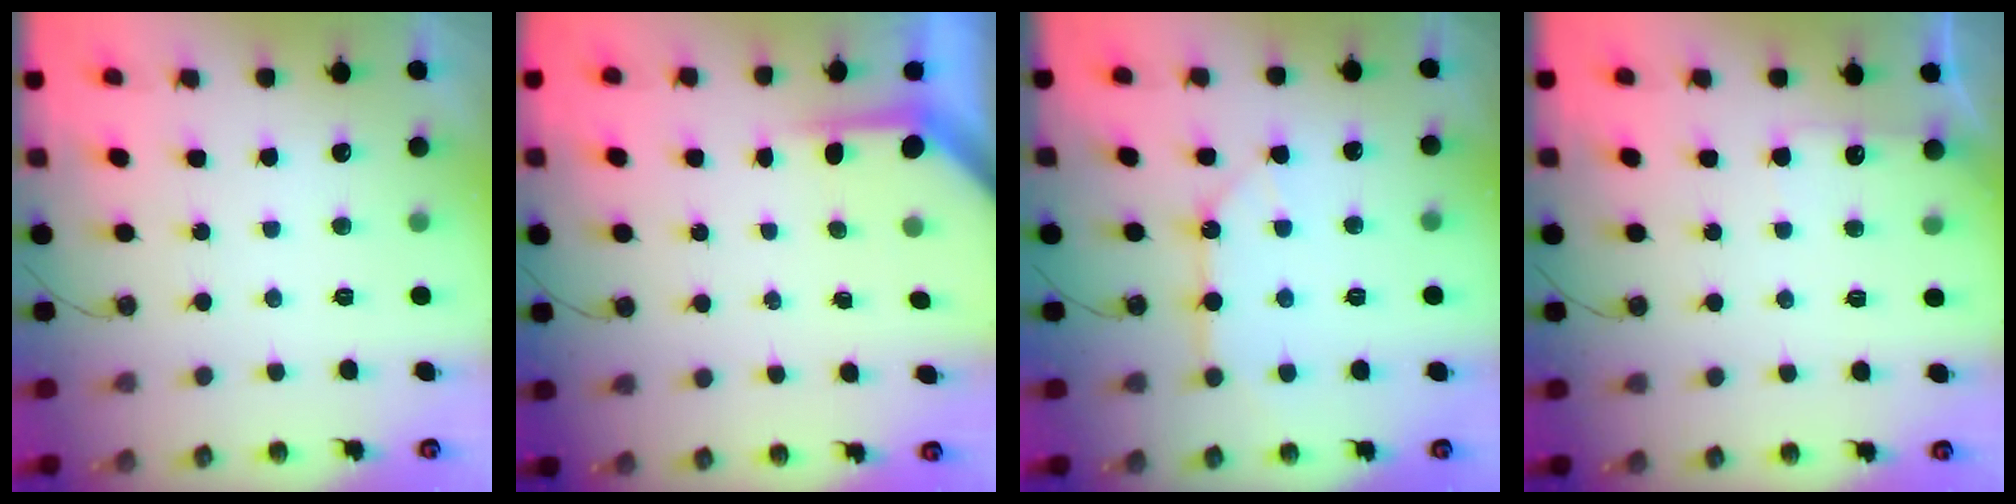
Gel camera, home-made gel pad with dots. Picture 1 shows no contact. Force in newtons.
{"total": 3.5, "press": 3.5, "slide": 0.3}
{"total": 10.2, "press": 10.1, "slide": 1.1}
{"total": 5.0, "press": 4.9, "slide": 0.8}